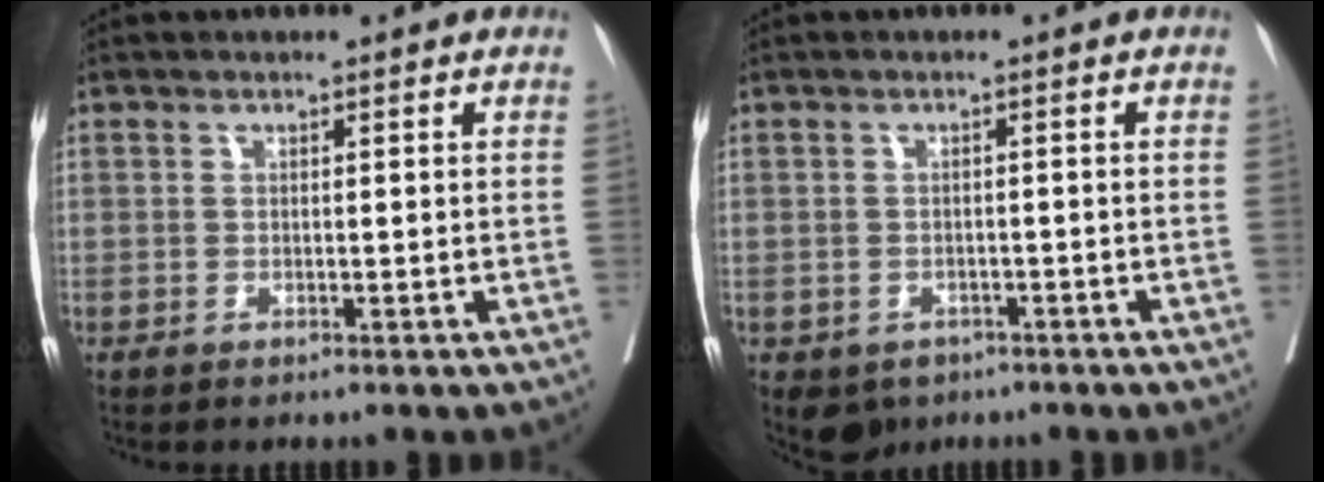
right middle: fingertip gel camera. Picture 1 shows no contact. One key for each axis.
{"total": 4.2, "fx": -2.5, "fy": 3.2, "fz": 1.1, "tx": -0.011, "ty": 0.002, "tz": -0.032}